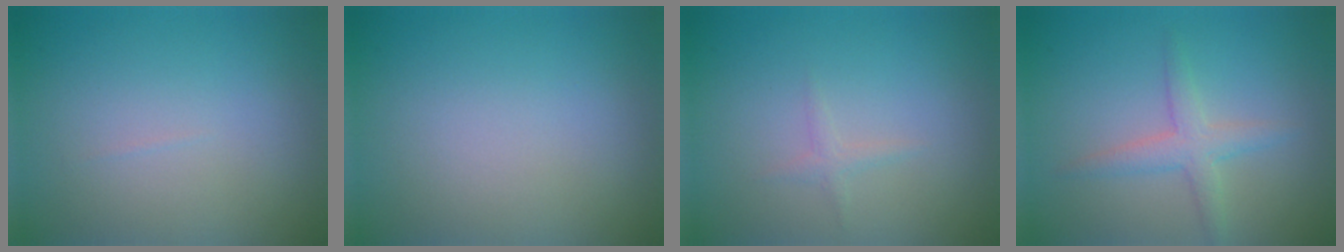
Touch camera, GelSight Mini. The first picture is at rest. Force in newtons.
{"total": 0.0}
{"total": 0.8, "press": 0.8, "slide": 0.1}
{"total": 2.5, "press": 2.5, "slide": 0.1}